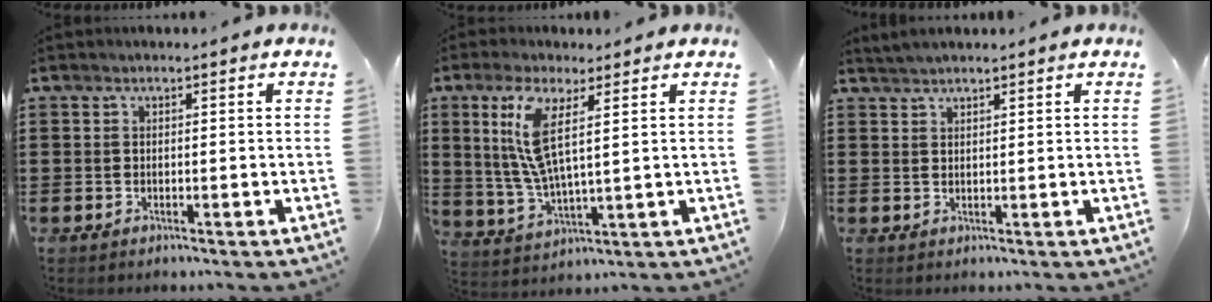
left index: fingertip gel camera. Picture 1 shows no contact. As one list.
[{"total": 8.9, "force": [4.0, 2.6, 7.5], "torque": [-0.179, -0.004, 0.063]}, {"total": 1.7, "force": [1.7, -0.1, 0.4], "torque": [-0.010, 0.001, 0.033]}]